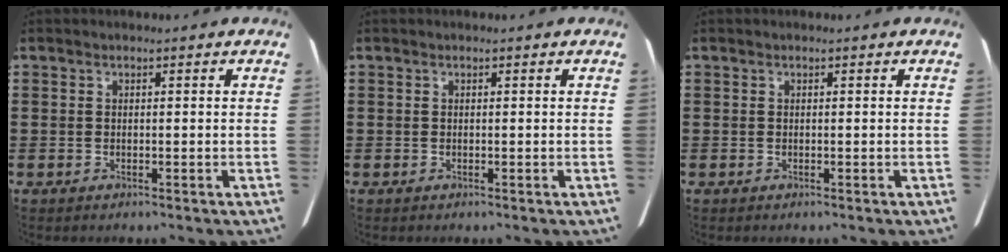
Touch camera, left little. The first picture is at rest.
{"total": 0.0}
{"total": 0.0}